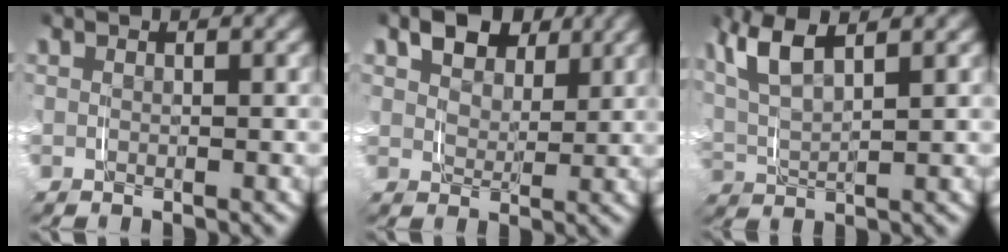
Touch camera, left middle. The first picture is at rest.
{"total": 4.6, "force": [2.2, 3.1, 2.5], "torque": [-0.044, -0.001, 0.029]}
{"total": 5.8, "force": [2.3, 3.4, 4.2], "torque": [-0.118, -0.006, 0.038]}